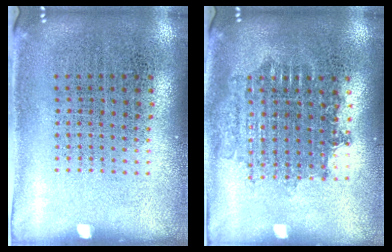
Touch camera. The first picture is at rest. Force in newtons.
{"total": 1.7, "press": 1.4, "slide": 0.9}